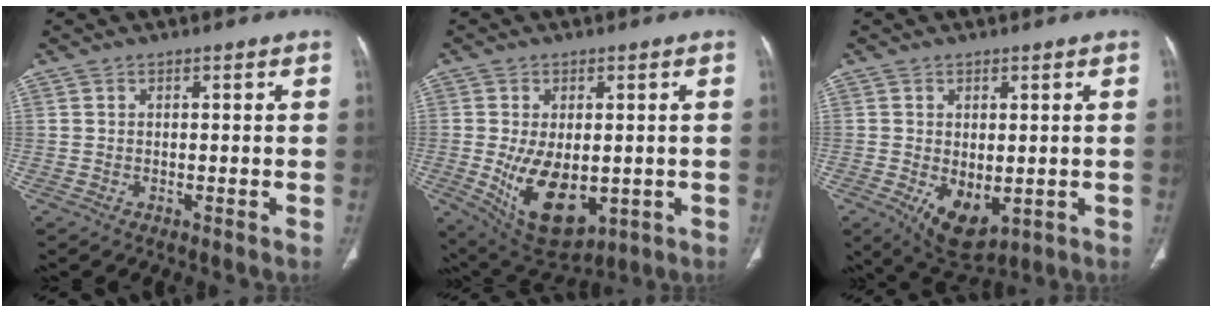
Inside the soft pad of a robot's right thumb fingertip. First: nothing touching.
{"total": 13.3, "force": [-2.1, 7.6, 10.7], "torque": [-0.164, -0.017, -0.006]}
{"total": 8.3, "force": [-1.7, 4.9, 6.5], "torque": [-0.094, -0.015, -0.007]}